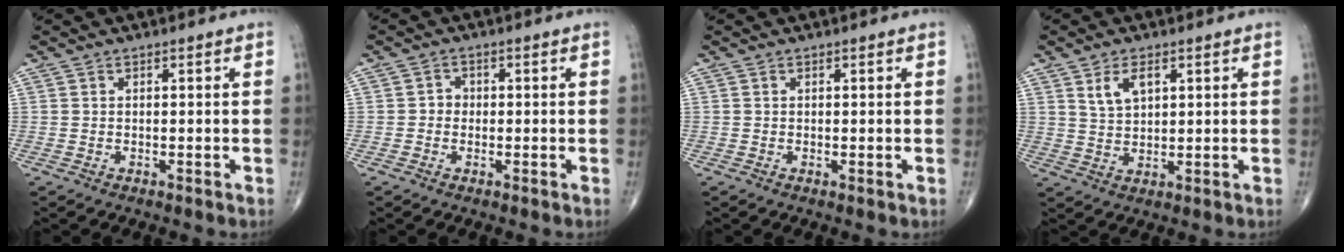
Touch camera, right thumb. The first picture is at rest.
{"total": 1.8, "force": [-0.3, 1.6, 0.7], "torque": [0.003, 0.008, -0.010]}
{"total": 0.0}
{"total": 5.0, "force": [2.3, 2.6, 3.5], "torque": [-0.058, -0.011, 0.048]}